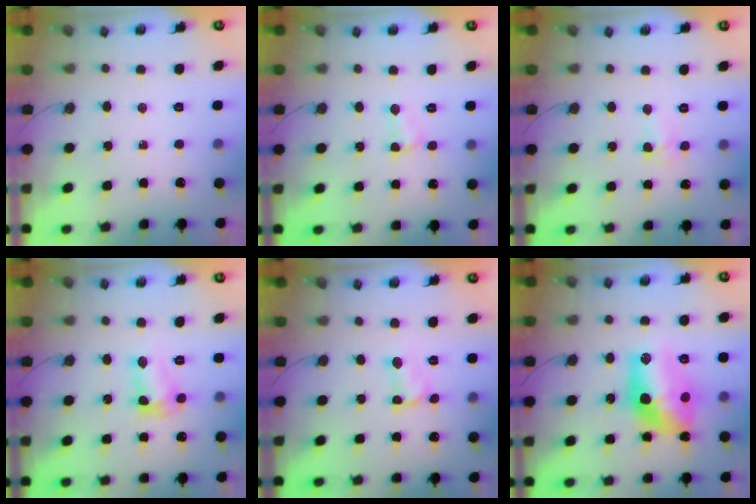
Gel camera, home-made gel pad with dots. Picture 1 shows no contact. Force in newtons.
{"total": 3.5, "press": 3.4, "slide": 0.7}
{"total": 3.0, "press": 2.8, "slide": 1.1}
{"total": 7.9, "press": 7.8, "slide": 0.6}
{"total": 1.8, "press": 1.8, "slide": 0.3}
{"total": 14.1, "press": 14.1, "slide": 1.1}